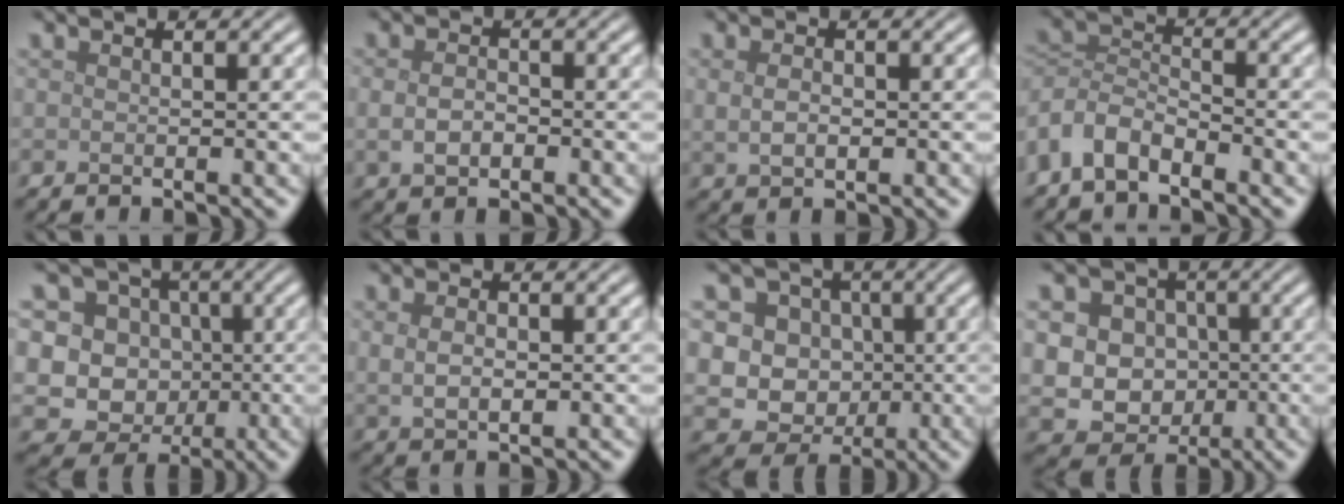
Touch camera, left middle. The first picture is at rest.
{"total": 2.1, "force": [-0.4, 1.3, 1.6], "torque": [-0.035, -0.002, -0.007]}
{"total": 1.8, "force": [0.2, 1.0, 1.4], "torque": [-0.033, -0.003, 0.007]}
{"total": 4.4, "force": [-2.9, 2.3, 2.4], "torque": [-0.049, 0.002, -0.071]}
{"total": 13.6, "force": [0.4, 13.0, 4.0], "torque": [-0.116, 0.025, -0.010]}
{"total": 2.0, "force": [0.4, 1.2, 1.6], "torque": [-0.037, -0.004, 0.011]}
{"total": 12.3, "force": [1.0, 11.5, 4.2], "torque": [-0.101, 0.027, 0.004]}
{"total": 11.8, "force": [0.6, 10.8, 4.5], "torque": [-0.098, 0.025, -0.003]}